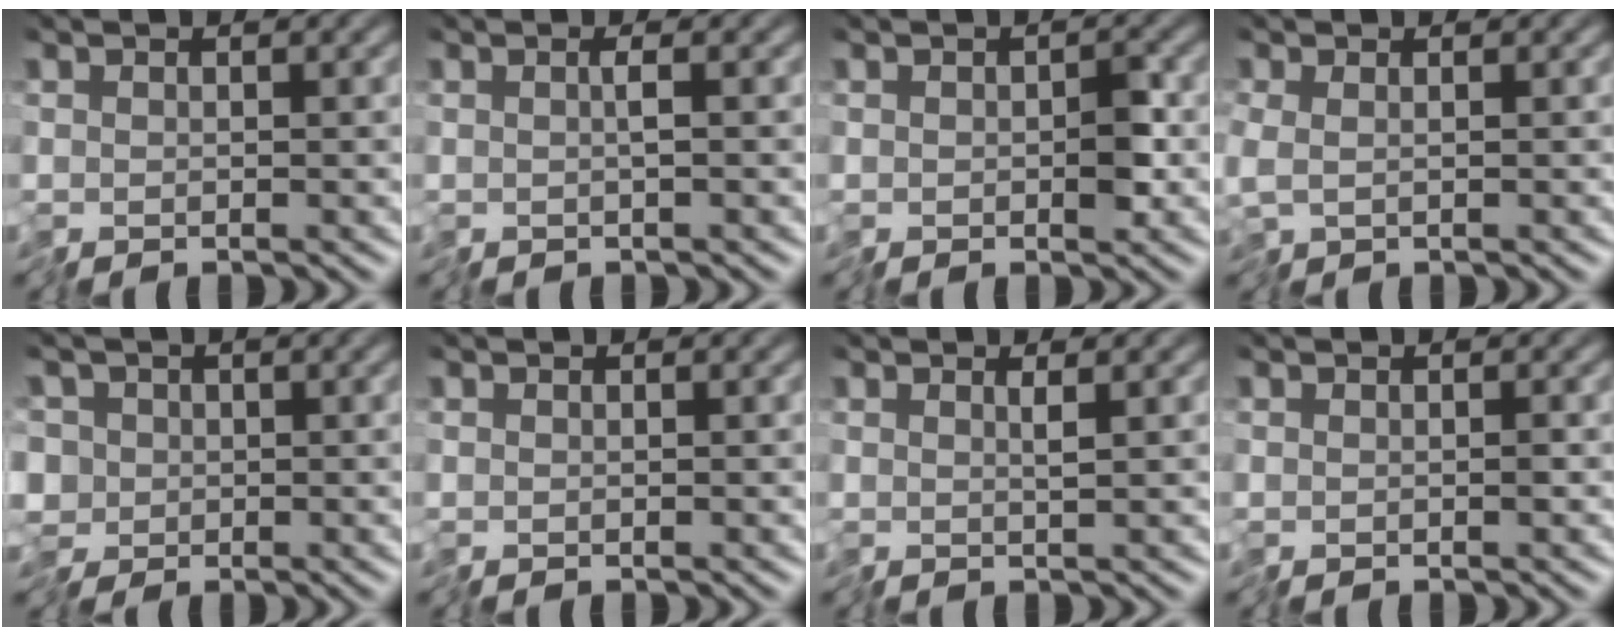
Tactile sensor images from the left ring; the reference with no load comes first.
{"total": 1.0, "force": [-0.3, -0.3, 0.9], "torque": [-0.021, 0.001, -0.005]}
{"total": 2.3, "force": [-0.5, 1.2, 1.9], "torque": [-0.031, -0.002, -0.008]}
{"total": 1.8, "force": [-0.8, 0.9, 1.4], "torque": [-0.037, -0.009, -0.019]}
{"total": 2.9, "force": [-0.3, 2.7, 1.0], "torque": [-0.020, 0.003, -0.021]}
{"total": 0.0}
{"total": 0.7, "force": [0.3, -0.6, 0.3], "torque": [-0.007, 0.001, 0.005]}
{"total": 0.5, "force": [-0.2, 0.1, 0.4], "torque": [-0.010, -0.002, -0.003]}